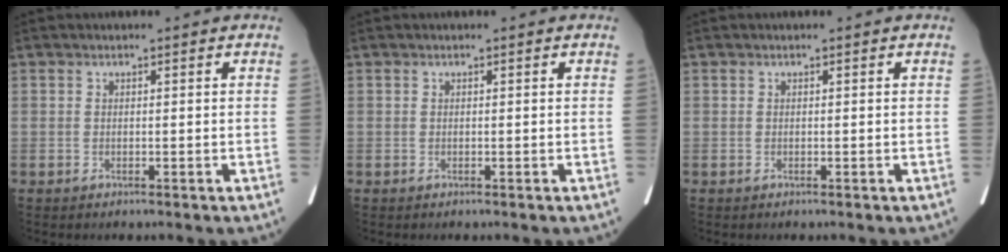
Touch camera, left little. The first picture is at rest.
{"total": 0.0}
{"total": 0.0}